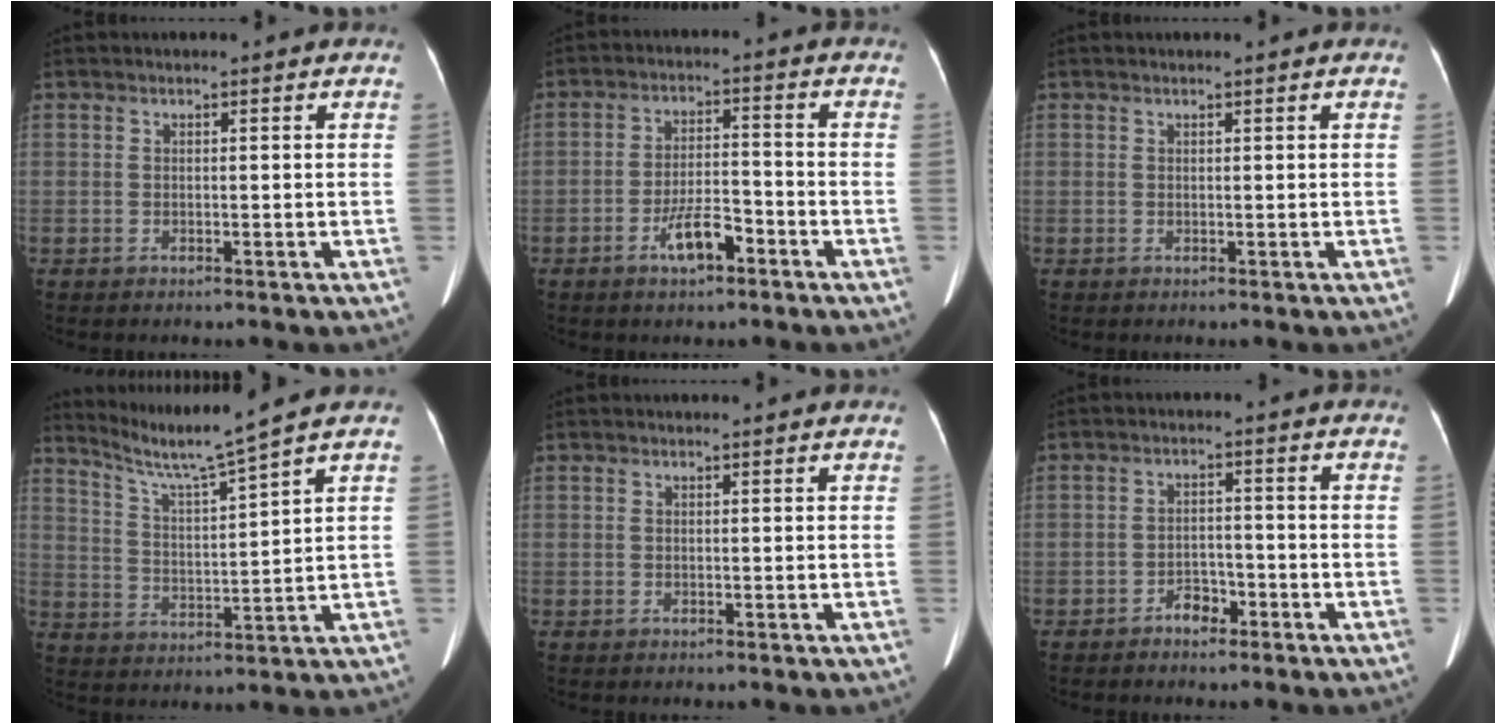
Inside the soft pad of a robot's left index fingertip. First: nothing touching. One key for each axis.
{"total": 5.9, "fx": -3.5, "fy": 1.7, "fz": 4.4, "tx": -0.089, "ty": 0.005, "tz": -0.060}
{"total": 0.0}
{"total": 7.8, "fx": 6.8, "fy": -2.7, "fz": 2.9, "tx": -0.062, "ty": -0.017, "tz": 0.134}
{"total": 0.0}
{"total": 2.9, "fx": -2.2, "fy": 1.5, "fz": 1.3, "tx": -0.020, "ty": 0.006, "tz": -0.034}